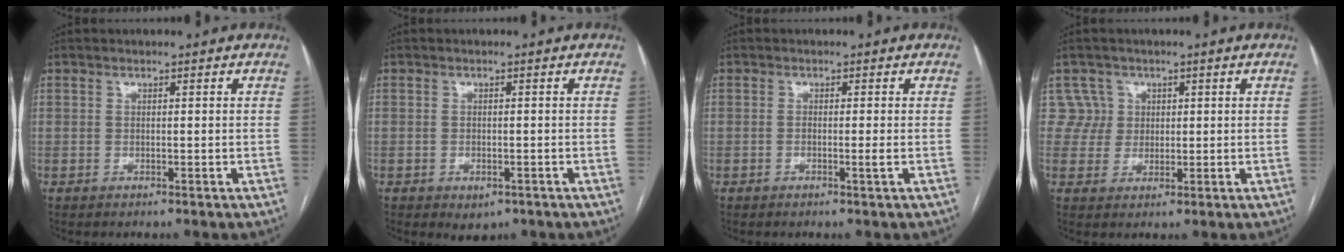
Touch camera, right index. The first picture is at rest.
{"total": 2.6, "force": [-1.3, 1.7, 1.4], "torque": [-0.010, 0.000, -0.007]}
{"total": 1.2, "force": [-0.4, -0.2, 1.1], "torque": [-0.021, -0.003, -0.008]}
{"total": 4.2, "force": [1.5, 3.9, -0.5], "torque": [0.030, 0.009, 0.028]}